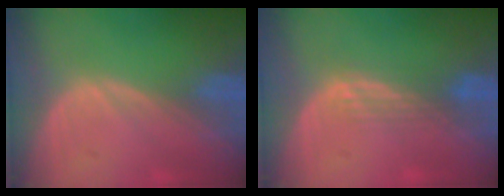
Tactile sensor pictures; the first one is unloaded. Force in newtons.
{"total": 3.0, "press": 2.5, "slide": 1.6}